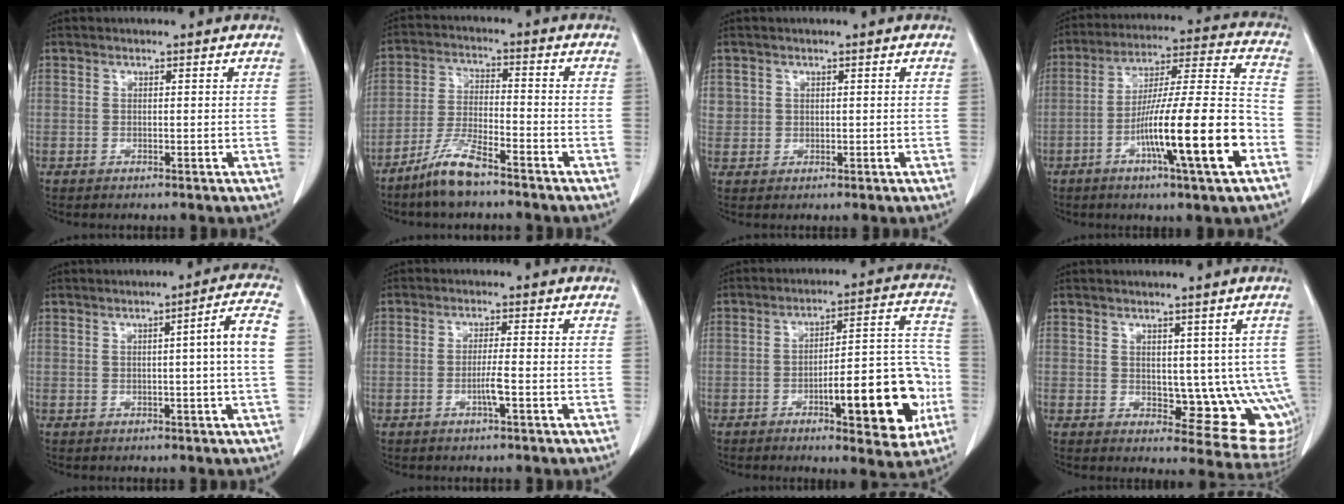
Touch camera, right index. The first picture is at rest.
{"total": 7.5, "force": [-5.7, 1.0, 4.7], "torque": [-0.100, -0.012, -0.112]}
{"total": 2.2, "force": [0.8, 2.1, 0.2], "torque": [0.011, 0.007, 0.015]}
{"total": 18.4, "force": [-6.9, 0.3, 17.0], "torque": [-0.277, -0.004, -0.112]}
{"total": 5.9, "force": [0.2, -1.1, 5.8], "torque": [-0.078, 0.003, 0.004]}
{"total": 2.6, "force": [-0.9, -0.3, 2.4], "torque": [-0.045, -0.002, -0.017]}
{"total": 16.3, "force": [-5.2, 4.1, 14.9], "torque": [-0.189, 0.028, -0.066]}
{"total": 10.1, "force": [1.0, 5.4, 8.5], "torque": [-0.080, -0.004, 0.026]}